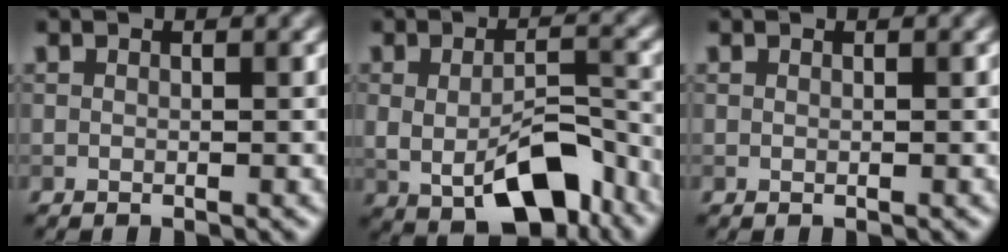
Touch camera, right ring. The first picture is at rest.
{"total": 7.6, "force": [-2.4, 3.6, 6.2], "torque": [-0.110, -0.009, -0.031]}
{"total": 0.0}